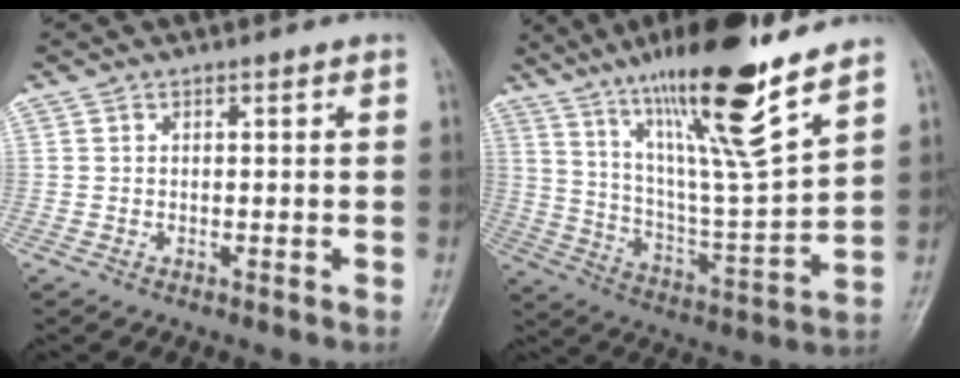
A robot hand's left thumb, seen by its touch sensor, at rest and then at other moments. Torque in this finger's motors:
{"motor_torque": [1.98, 0.42, 1.63, -1.14, 0.62]}